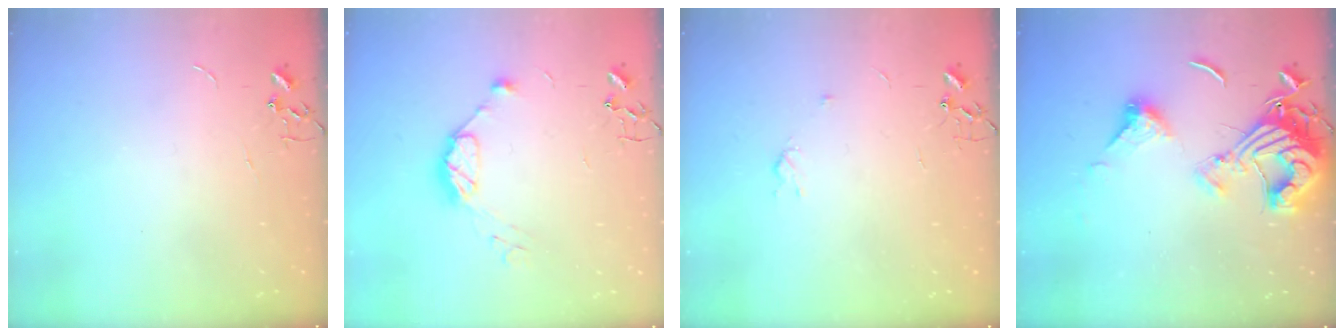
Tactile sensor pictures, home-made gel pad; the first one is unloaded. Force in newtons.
{"total": 8.3, "press": 8.3, "slide": 0.5}
{"total": 3.1, "press": 3.0, "slide": 0.5}
{"total": 16.3, "press": 16.2, "slide": 1.7}